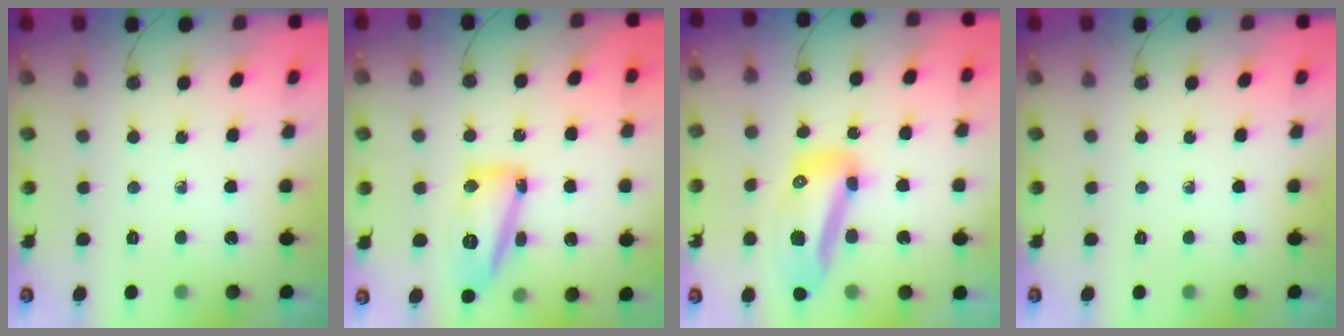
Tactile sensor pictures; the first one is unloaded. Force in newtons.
{"total": 18.4, "press": 15.6, "slide": 9.7}
{"total": 13.3, "press": 13.2, "slide": 1.5}
{"total": 0.0}